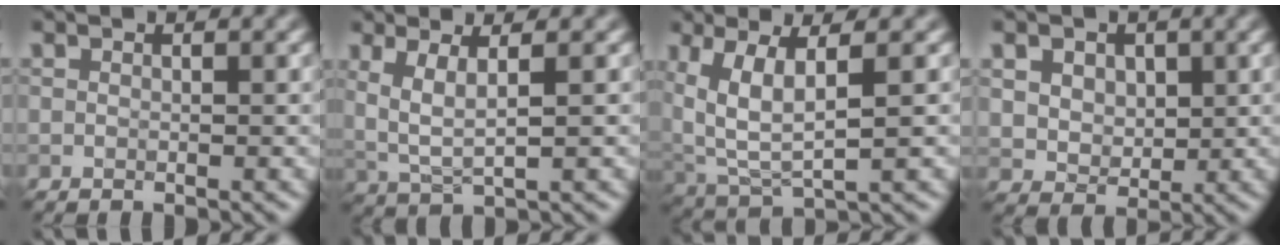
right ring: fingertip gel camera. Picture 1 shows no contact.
{"total": 3.3, "force": [0.9, 0.8, 3.0], "torque": [-0.067, -0.004, 0.024]}
{"total": 5.7, "force": [2.1, 2.2, 4.8], "torque": [-0.115, -0.007, 0.048]}
{"total": 5.3, "force": [2.1, 4.1, 2.7], "torque": [-0.065, 0.012, 0.036]}